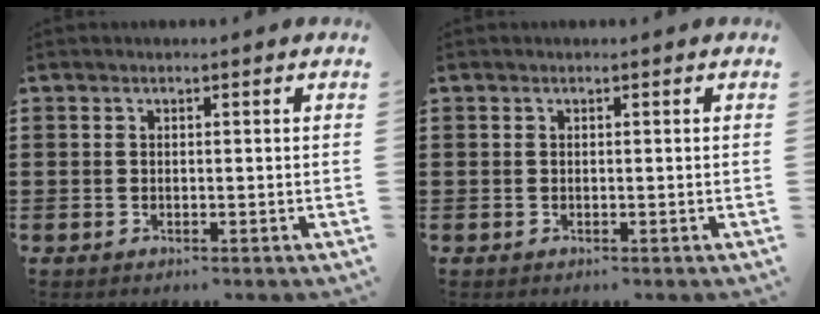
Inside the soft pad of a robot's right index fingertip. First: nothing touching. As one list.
[{"total": 0.0}]